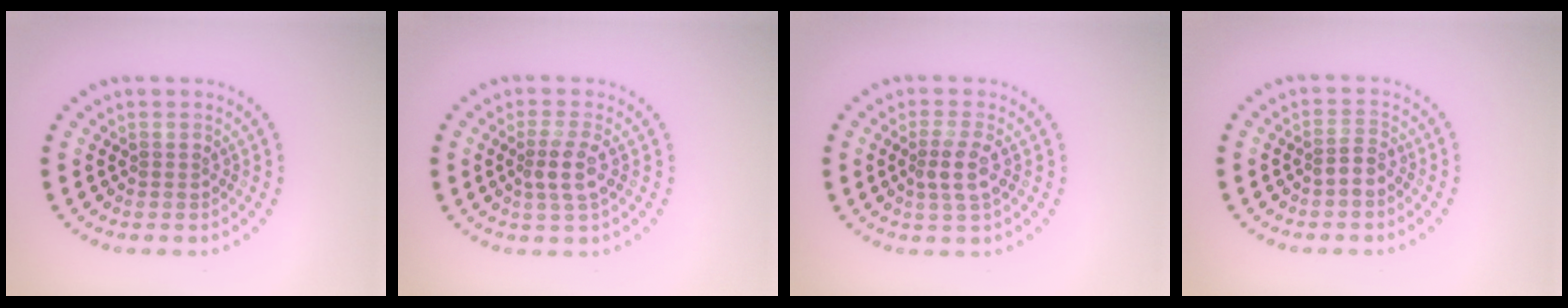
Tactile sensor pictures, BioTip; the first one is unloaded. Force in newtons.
{"total": 2.5, "press": 2.2, "slide": 1.2}
{"total": 2.5, "press": 2.2, "slide": 1.1}
{"total": 1.3, "press": 1.2, "slide": 0.6}